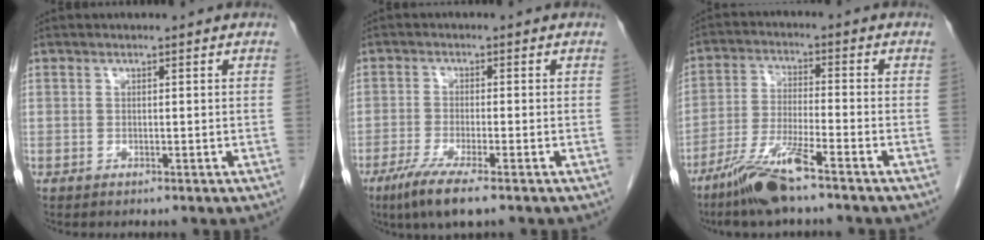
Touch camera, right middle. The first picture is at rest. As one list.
[{"total": 6.5, "force": [-4.2, 0.4, 4.9], "torque": [-0.096, -0.019, -0.073]}, {"total": 9.6, "force": [-6.8, 0.3, 6.8], "torque": [-0.143, -0.026, -0.132]}]